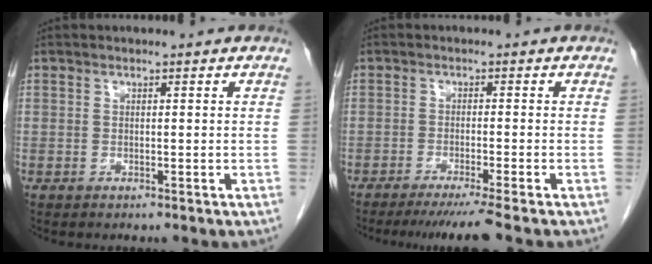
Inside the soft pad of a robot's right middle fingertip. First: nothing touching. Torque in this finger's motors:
{"motor_torque": [0.06, -0.03, 0.03, 0.03]}